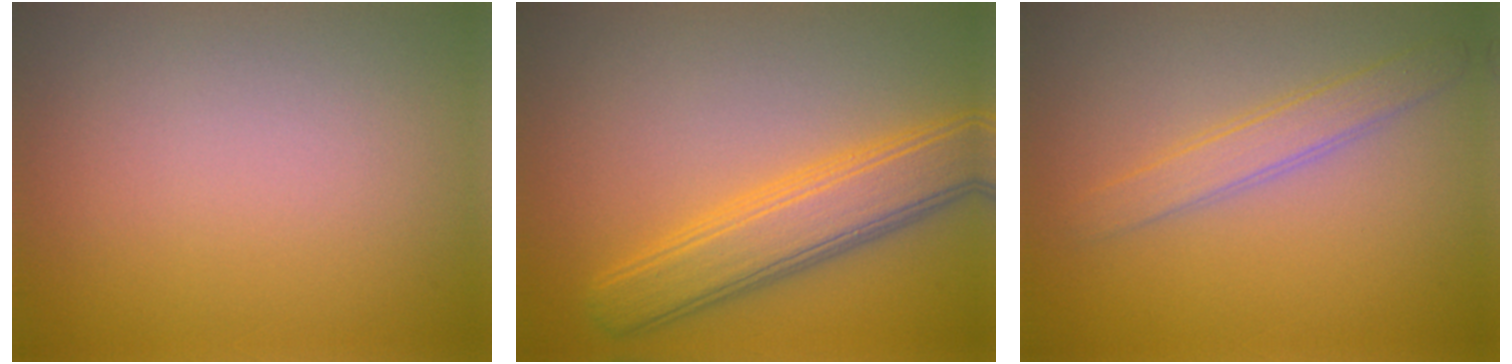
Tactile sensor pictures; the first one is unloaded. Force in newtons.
{"total": 5.8, "press": 5.8, "slide": 0.3}
{"total": 2.4, "press": 2.4, "slide": 0.2}